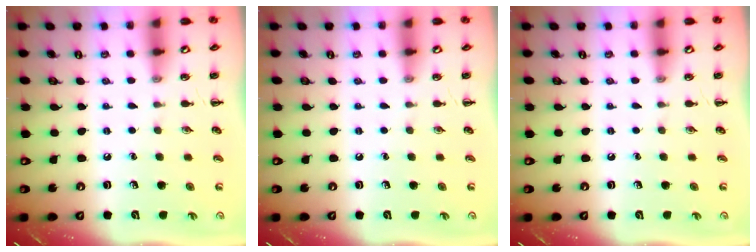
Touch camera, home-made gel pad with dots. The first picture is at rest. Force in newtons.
{"total": 0.0}
{"total": 0.0}